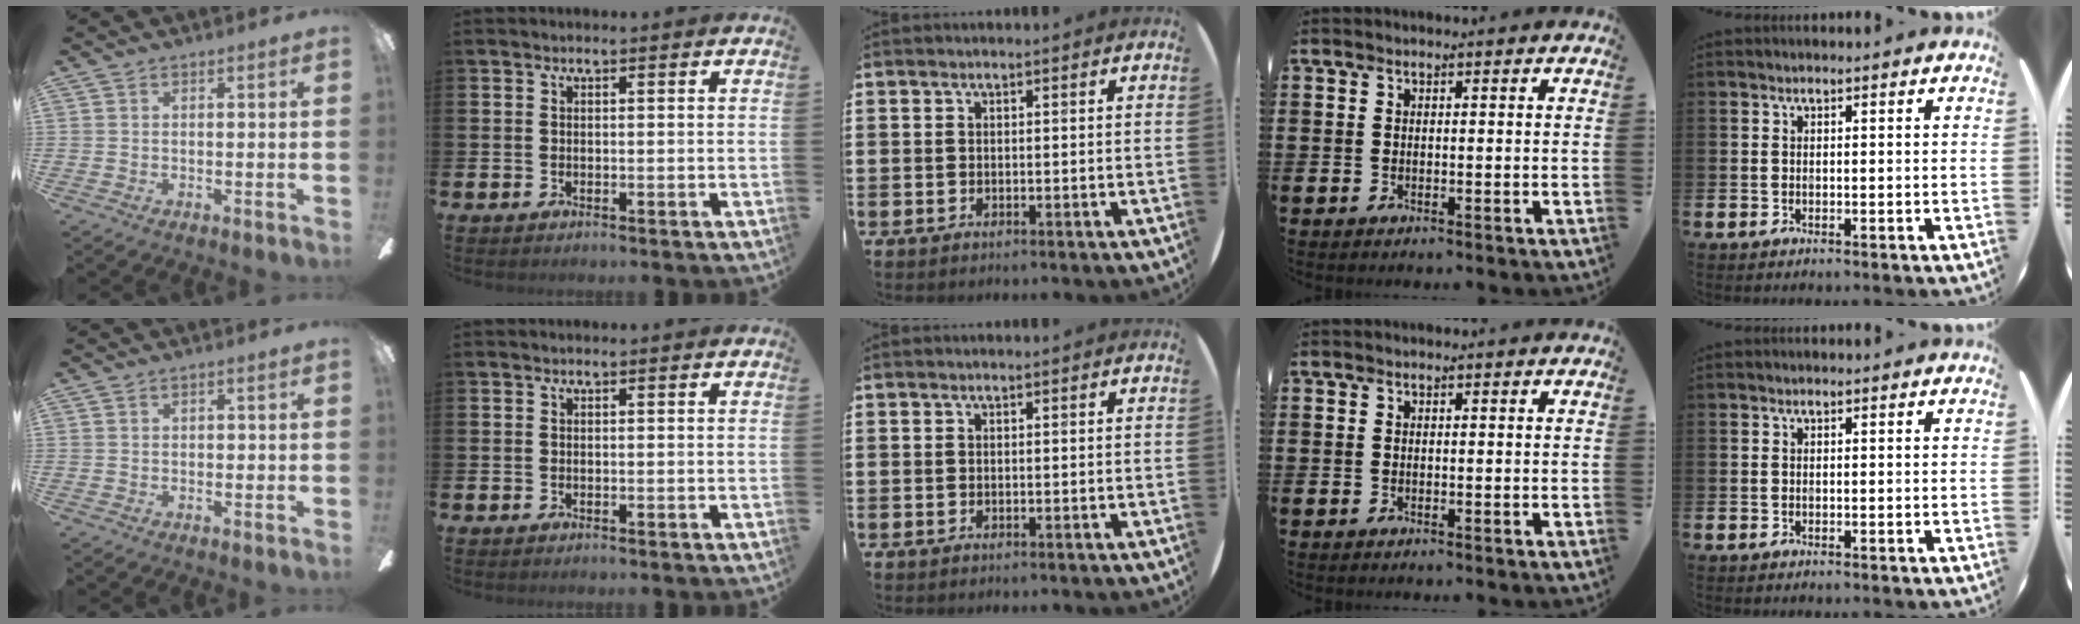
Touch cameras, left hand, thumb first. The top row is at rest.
{"thumb": {"total": 0.6, "force": [-0.1, 0.4, 0.4], "torque": [-0.007, 0.004, -0.003]}}